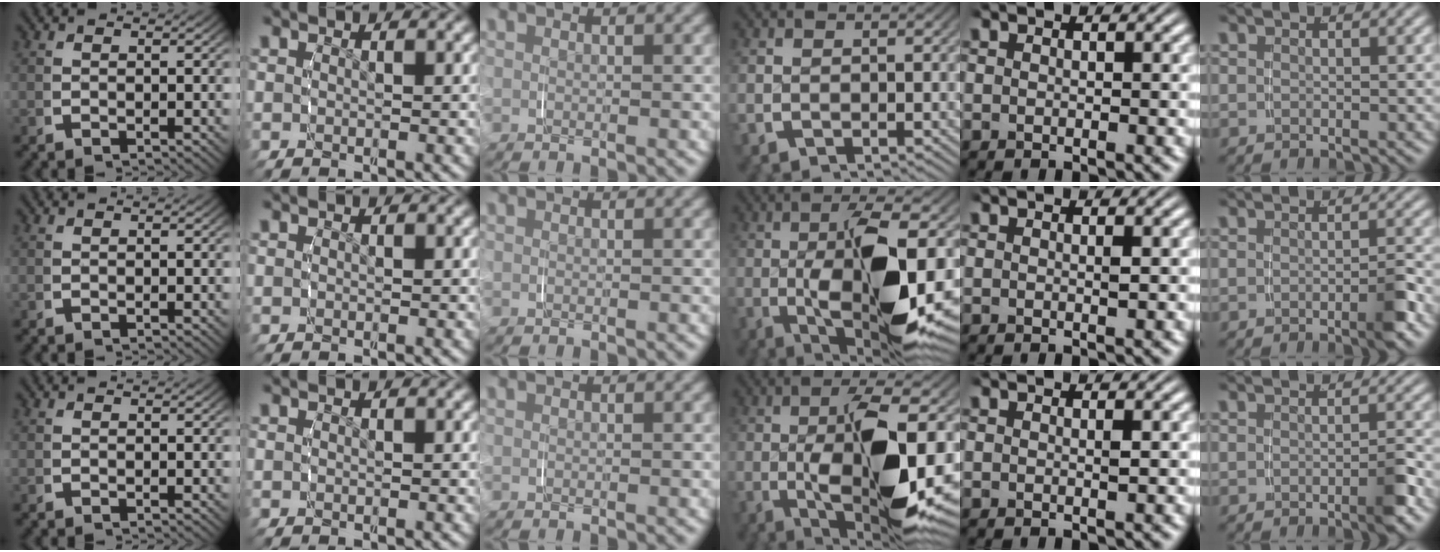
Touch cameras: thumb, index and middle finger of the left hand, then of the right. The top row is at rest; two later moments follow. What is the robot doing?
{"motion": "grasp_and_lifting", "object": "jar lid"}